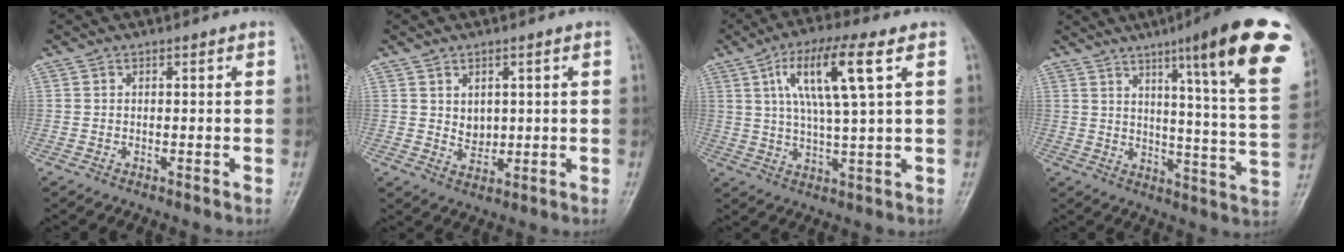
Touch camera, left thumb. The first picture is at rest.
{"total": 3.1, "force": [0.8, 2.4, 1.7], "torque": [-0.013, -0.010, 0.021]}
{"total": 12.4, "force": [4.5, 2.1, 11.4], "torque": [-0.224, 0.000, 0.080]}
{"total": 22.8, "force": [11.9, 2.6, 19.3], "torque": [-0.240, -0.045, 0.153]}